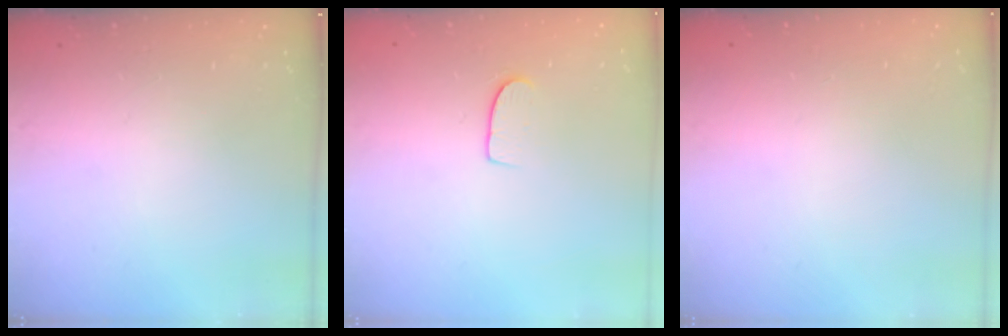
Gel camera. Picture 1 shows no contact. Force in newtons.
{"total": 7.0, "press": 7.0, "slide": 0.4}
{"total": 0.0}